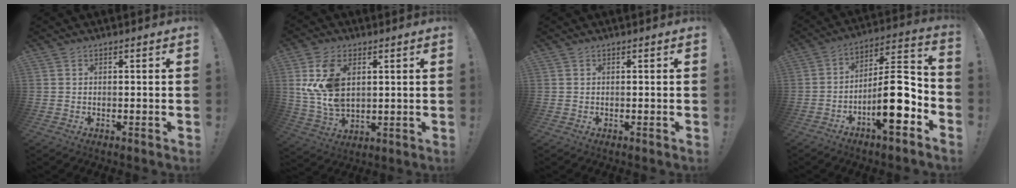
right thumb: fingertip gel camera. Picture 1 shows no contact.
{"total": 13.8, "force": [3.7, 9.0, 9.7], "torque": [-0.190, -0.011, 0.070]}
{"total": 0.0}
{"total": 16.2, "force": [-5.5, 4.9, 14.4], "torque": [-0.229, 0.033, -0.086]}